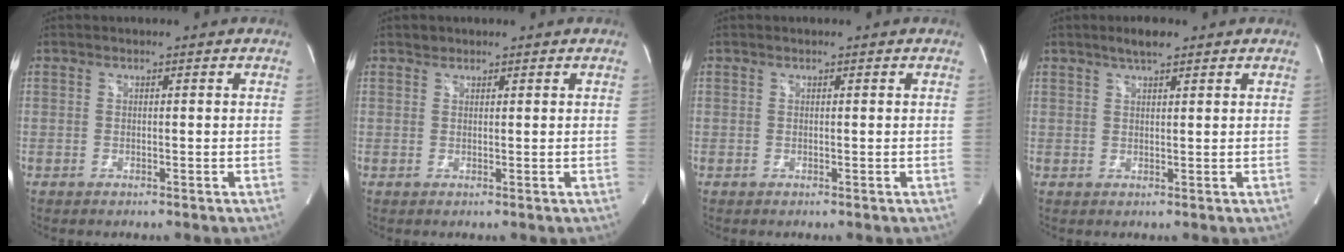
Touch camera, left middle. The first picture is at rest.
{"total": 0.9, "force": [0.8, 0.5, 0.0], "torque": [0.004, 0.002, 0.009]}
{"total": 0.0}
{"total": 3.2, "force": [2.4, 0.6, 2.1], "torque": [-0.043, 0.008, 0.041]}